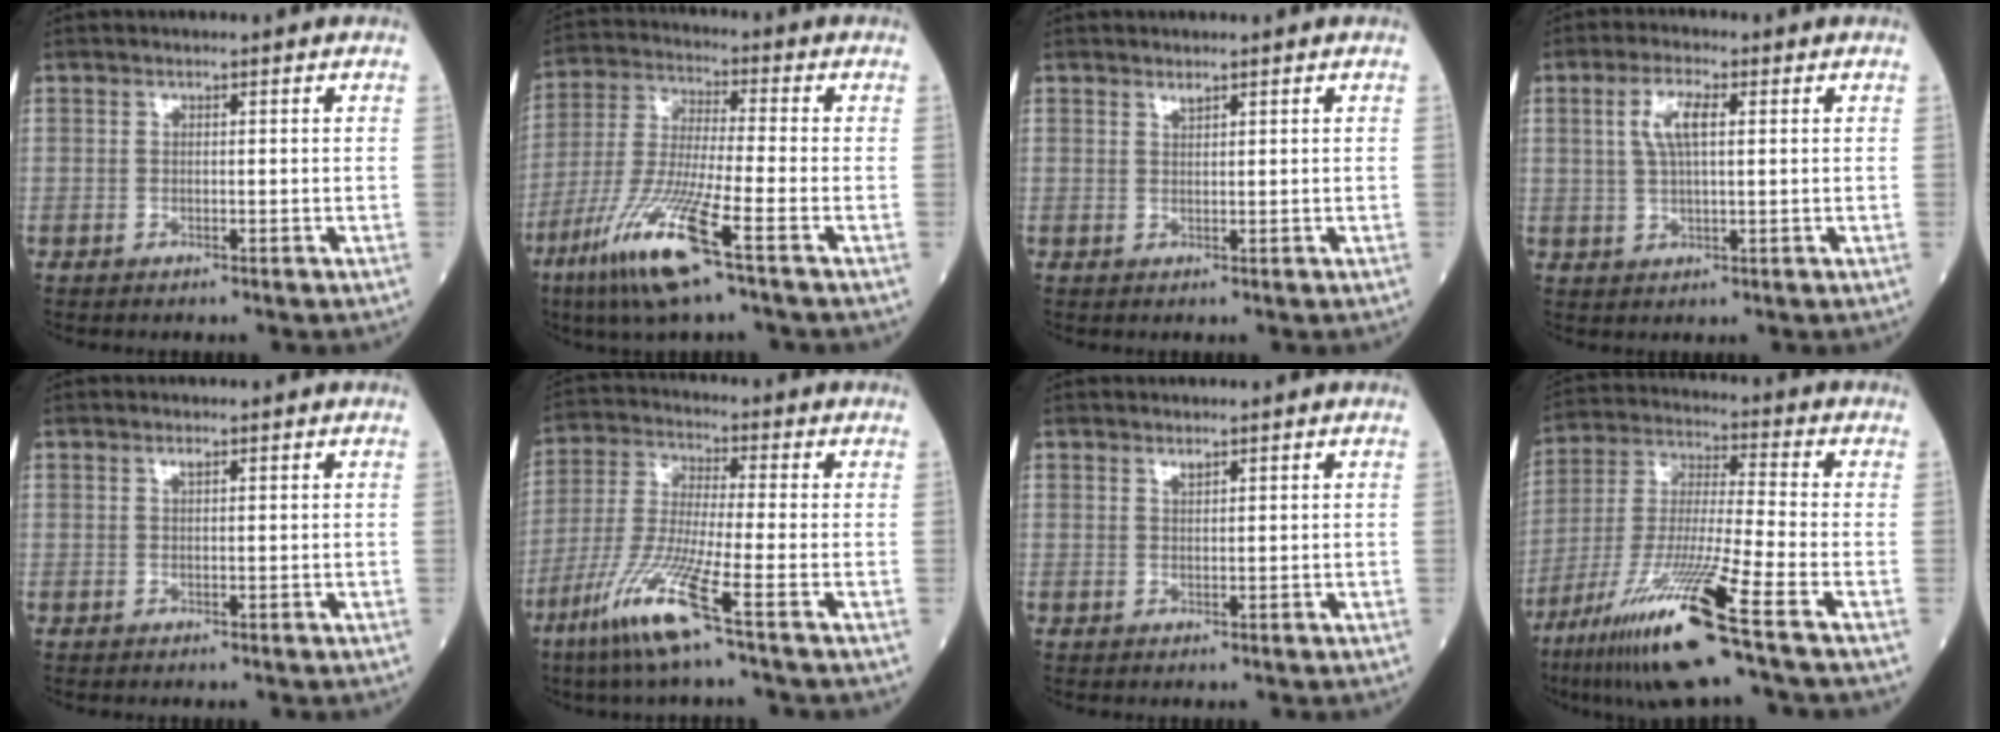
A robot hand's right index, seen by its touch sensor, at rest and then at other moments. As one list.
[{"total": 13.3, "force": [-7.0, 0.0, 11.3], "torque": [-0.242, -0.032, -0.137]}, {"total": 0.9, "force": [0.8, 0.1, 0.4], "torque": [-0.007, -0.005, 0.015]}, {"total": 5.1, "force": [1.5, 1.3, 4.7], "torque": [-0.102, 0.008, 0.033]}, {"total": 0.7, "force": [0.4, 0.1, 0.5], "torque": [-0.011, 0.000, 0.007]}, {"total": 11.3, "force": [-6.1, -1.0, 9.4], "torque": [-0.198, -0.033, -0.128]}, {"total": 0.9, "force": [0.7, 0.1, 0.5], "torque": [-0.011, -0.004, 0.015]}, {"total": 17.7, "force": [-10.0, -0.8, 14.6], "torque": [-0.306, -0.050, -0.187]}]